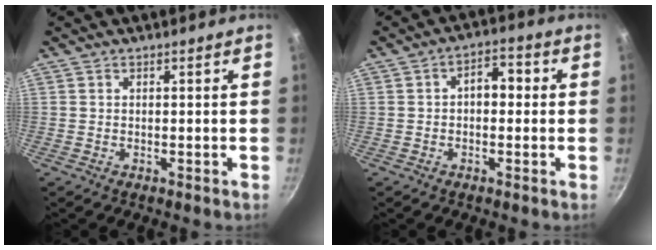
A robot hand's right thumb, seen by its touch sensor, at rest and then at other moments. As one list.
[{"total": 5.2, "force": [0.4, 3.3, 4.1], "torque": [-0.034, 0.017, -0.003]}]